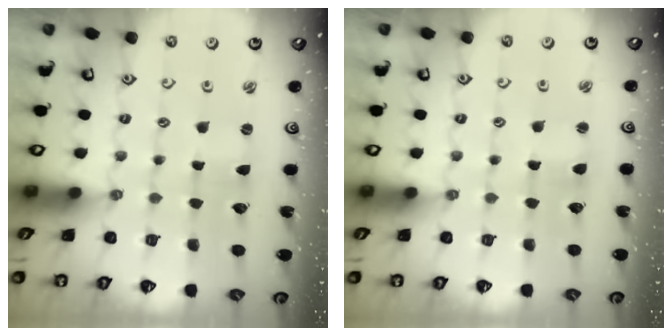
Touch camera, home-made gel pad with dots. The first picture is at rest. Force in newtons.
{"total": 1.3, "press": 1.3, "slide": 0.3}